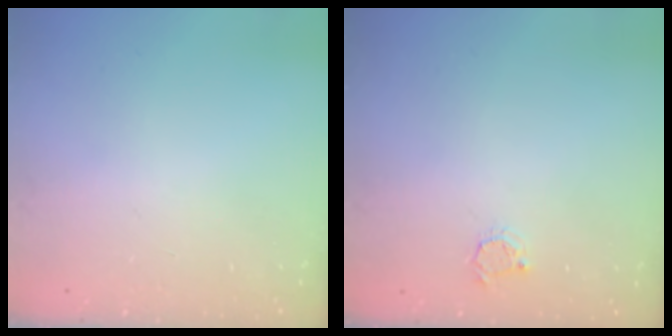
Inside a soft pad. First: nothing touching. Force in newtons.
{"total": 2.9, "press": 2.8, "slide": 0.4}